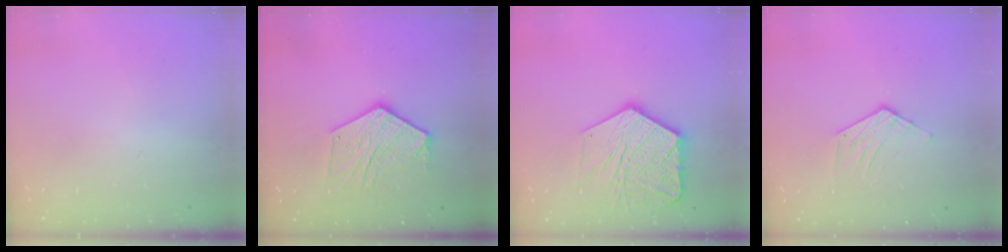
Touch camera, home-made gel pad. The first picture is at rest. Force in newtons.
{"total": 13.7, "press": 13.7, "slide": 0.7}
{"total": 17.1, "press": 17.0, "slide": 1.7}
{"total": 7.2, "press": 7.2, "slide": 0.4}